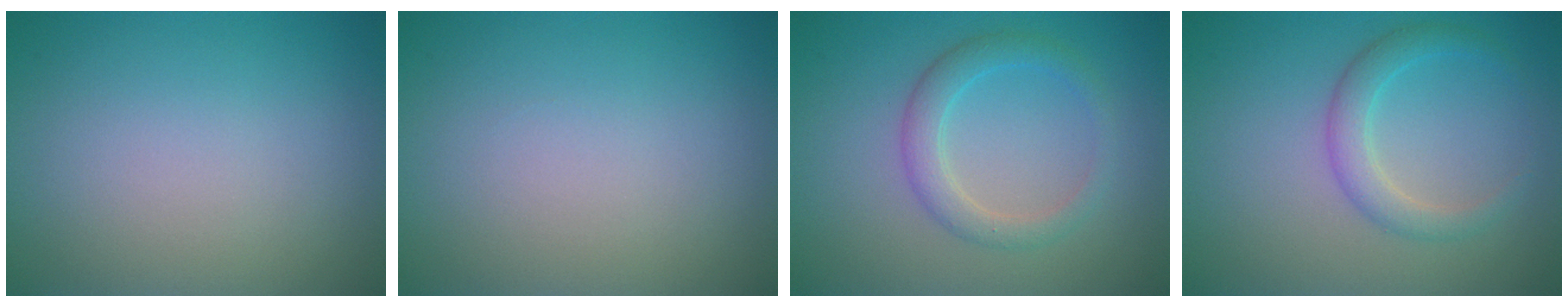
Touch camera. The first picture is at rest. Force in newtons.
{"total": 0.0}
{"total": 2.8, "press": 2.8, "slide": 0.3}
{"total": 2.6, "press": 2.6, "slide": 0.0}